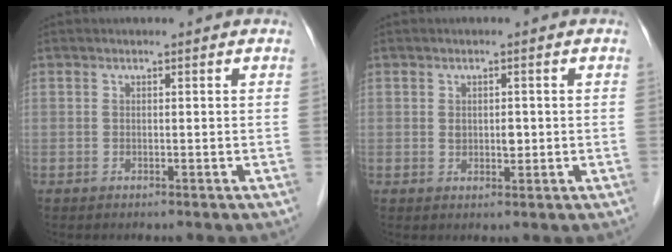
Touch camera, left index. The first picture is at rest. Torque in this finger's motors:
{"motor_torque": [0.66, 0.11, 0.01, 0.03]}